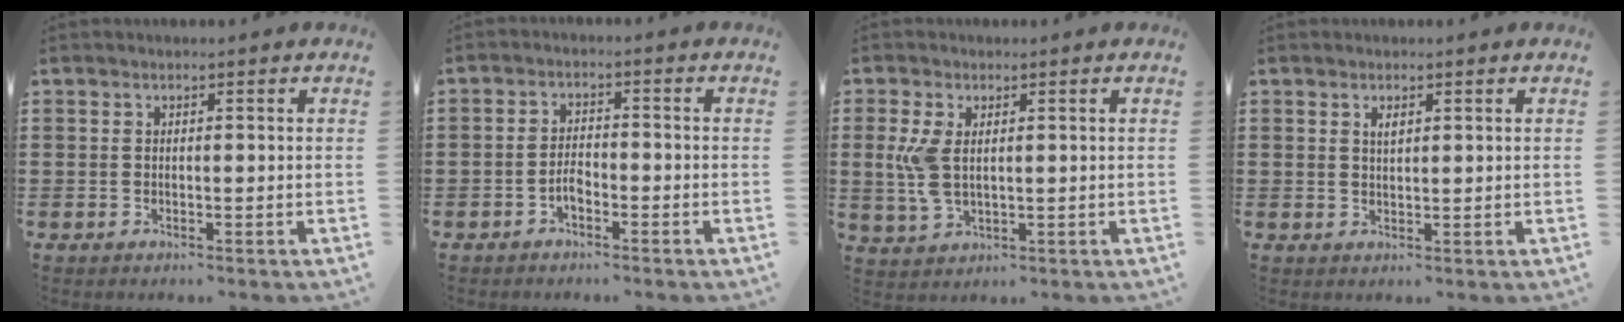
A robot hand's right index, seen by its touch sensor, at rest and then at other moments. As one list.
[{"total": 2.8, "force": [-1.5, 1.3, 1.8], "torque": [-0.043, 0.003, -0.033]}, {"total": 5.4, "force": [0.6, 2.9, 4.5], "torque": [-0.112, 0.001, 0.006]}, {"total": 1.3, "force": [0.7, 0.5, 1.0], "torque": [-0.021, 0.004, 0.012]}]